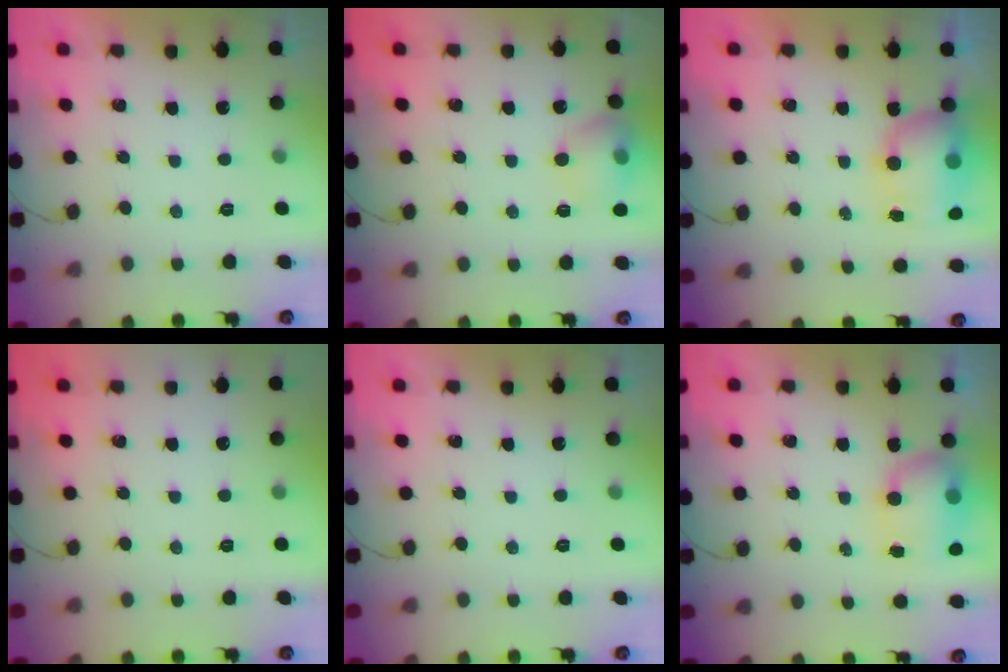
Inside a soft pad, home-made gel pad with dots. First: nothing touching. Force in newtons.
{"total": 11.4, "press": 11.3, "slide": 1.5}
{"total": 7.3, "press": 7.3, "slide": 0.9}
{"total": 0.0}
{"total": 0.0}
{"total": 7.5, "press": 7.3, "slide": 1.3}